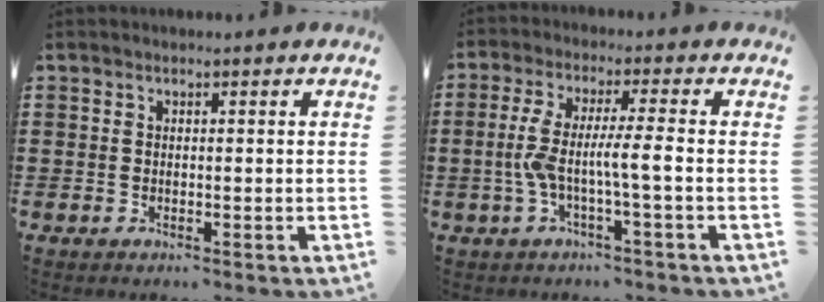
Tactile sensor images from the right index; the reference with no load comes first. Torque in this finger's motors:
{"motor_torque": [1.26, -0.51, 0.29, 0.21]}